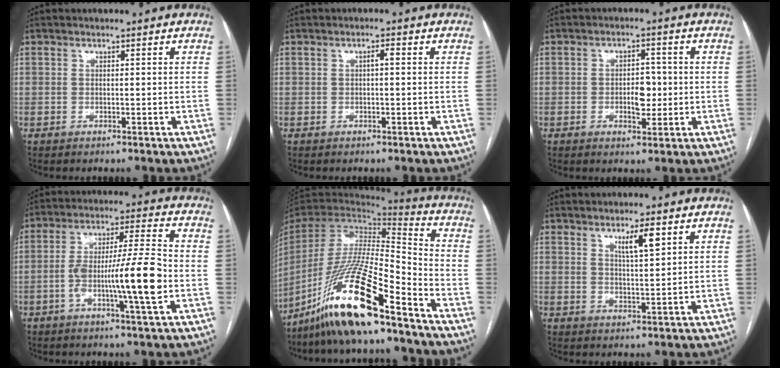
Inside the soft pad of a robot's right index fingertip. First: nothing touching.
{"total": 1.3, "force": [0.1, 0.3, 1.2], "torque": [-0.018, 0.005, 0.002]}
{"total": 4.5, "force": [-0.5, 2.4, 3.8], "torque": [-0.054, 0.004, -0.004]}
{"total": 12.8, "force": [-3.1, 0.3, 12.5], "torque": [-0.216, 0.005, -0.056]}
{"total": 20.7, "force": [-14.6, 2.0, 14.5], "torque": [-0.305, -0.037, -0.273]}
{"total": 4.5, "force": [2.5, 0.5, 3.8], "torque": [-0.065, -0.004, 0.043]}